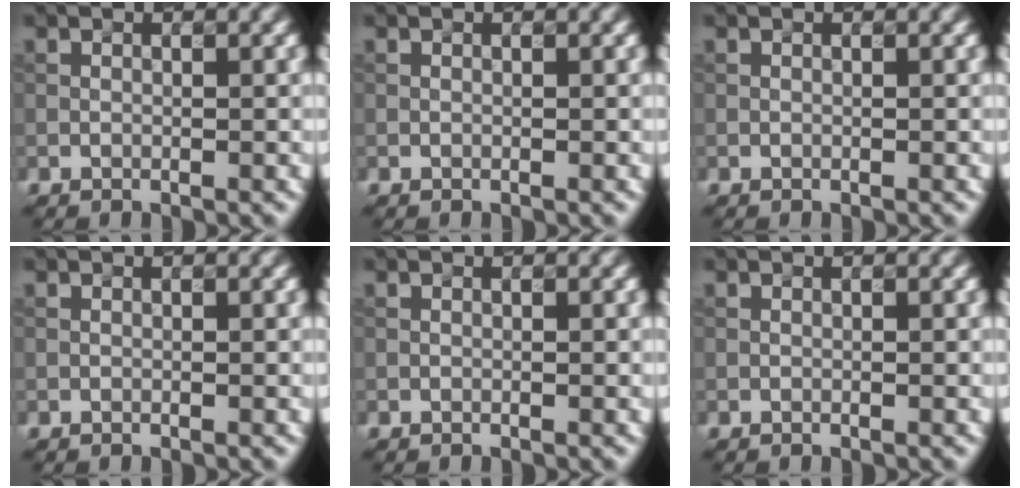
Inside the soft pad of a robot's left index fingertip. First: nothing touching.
{"total": 0.0}
{"total": 0.0}
{"total": 0.0}
{"total": 0.0}
{"total": 0.0}